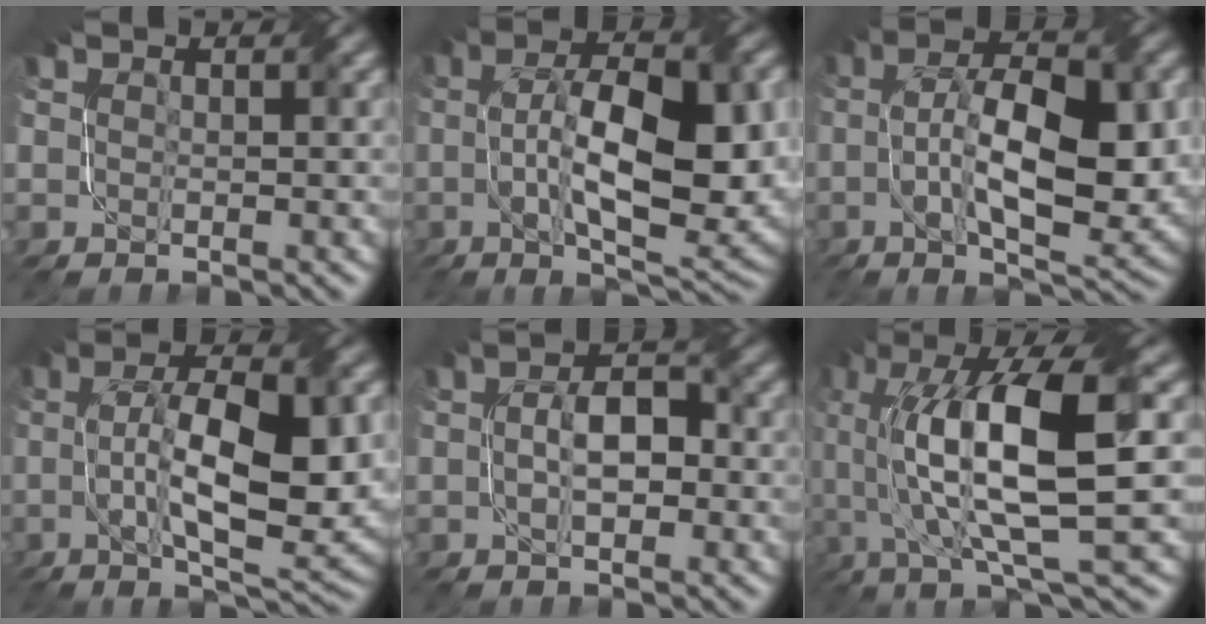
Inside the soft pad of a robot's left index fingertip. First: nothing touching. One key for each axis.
{"total": 13.1, "fx": -0.2, "fy": 5.2, "fz": 12.1, "tx": -0.193, "ty": 0.002, "tz": 0.005}
{"total": 11.6, "fx": -0.5, "fy": 4.5, "fz": 10.7, "tx": -0.179, "ty": 0.000, "tz": 0.002}
{"total": 11.5, "fx": 0.0, "fy": 4.1, "fz": 10.8, "tx": -0.176, "ty": 0.001, "tz": 0.008}
{"total": 3.9, "fx": -0.3, "fy": 1.8, "fz": 3.4, "tx": -0.059, "ty": 0.011, "tz": -0.004}
{"total": 13.2, "fx": 0.6, "fy": 4.3, "fz": 12.5, "tx": -0.228, "ty": 0.005, "tz": 0.021}